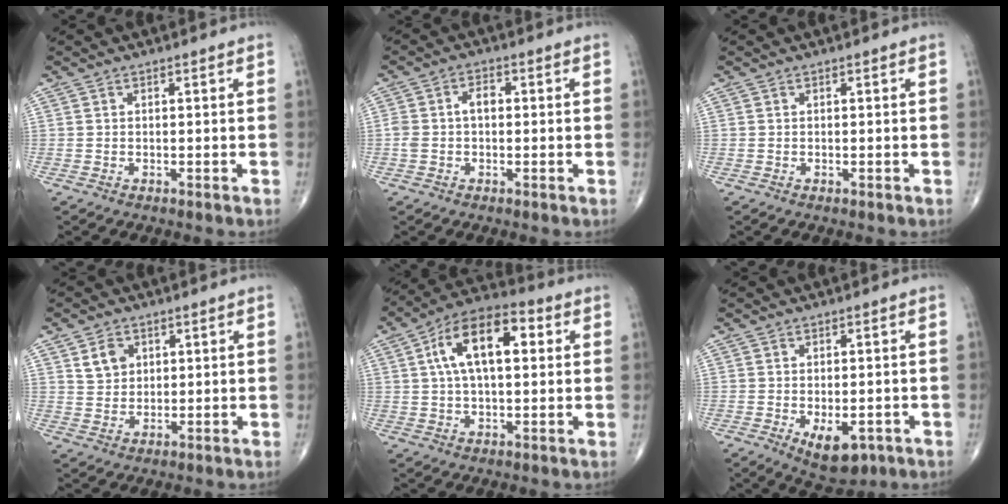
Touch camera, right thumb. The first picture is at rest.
{"total": 4.1, "force": [0.0, 2.6, 3.2], "torque": [-0.071, 0.020, -0.002]}
{"total": 0.0}
{"total": 4.5, "force": [1.9, 3.5, 2.0], "torque": [-0.018, -0.013, 0.037]}
{"total": 14.6, "force": [3.5, 7.2, 12.2], "torque": [-0.201, 0.023, 0.052]}
{"total": 7.3, "force": [-2.6, 3.8, 5.7], "torque": [-0.077, -0.002, -0.025]}